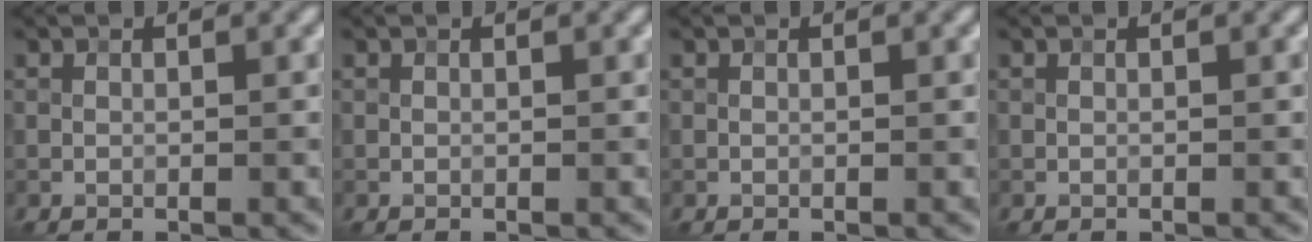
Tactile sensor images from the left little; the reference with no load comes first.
{"total": 0.0}
{"total": 0.0}
{"total": 0.0}